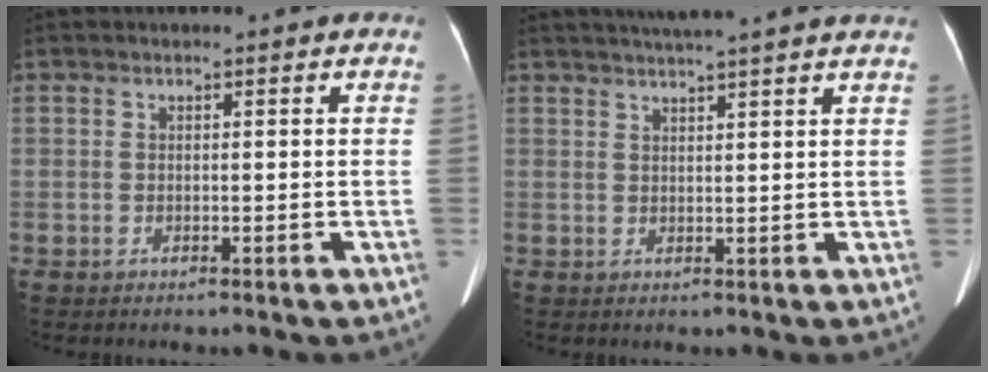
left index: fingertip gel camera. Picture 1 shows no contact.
{"total": 10.0, "force": [8.7, -0.8, 5.0], "torque": [-0.078, 0.025, 0.104]}